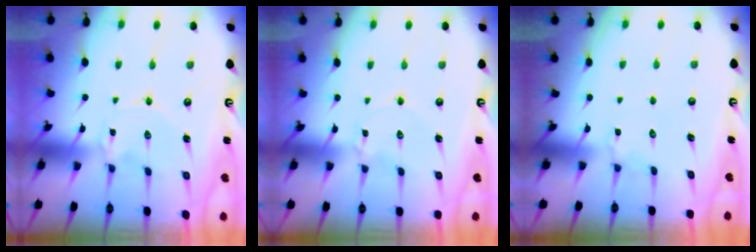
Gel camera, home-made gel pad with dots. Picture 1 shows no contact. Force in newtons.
{"total": 1.6, "press": 1.6, "slide": 0.2}
{"total": 4.2, "press": 4.2, "slide": 0.6}